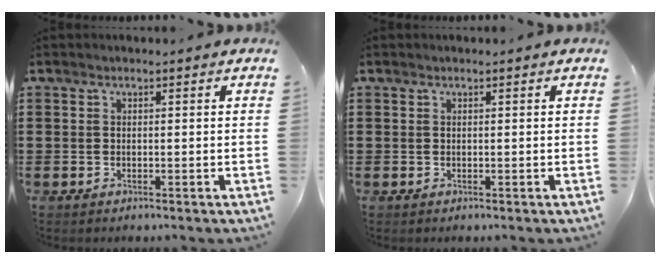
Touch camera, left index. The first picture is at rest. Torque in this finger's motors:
{"motor_torque": [-0.41, 0.58, -0.02, -0.01]}